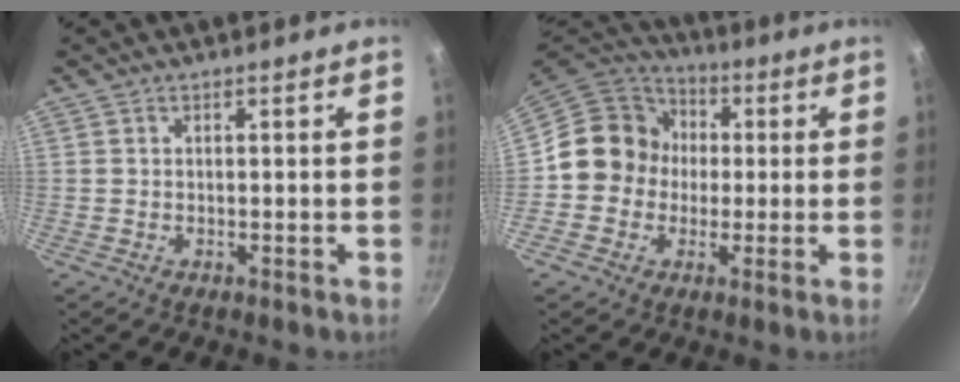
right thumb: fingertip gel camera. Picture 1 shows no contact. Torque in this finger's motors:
{"motor_torque": [1.57, 1.53, 0.44, -0.68, 0.07]}